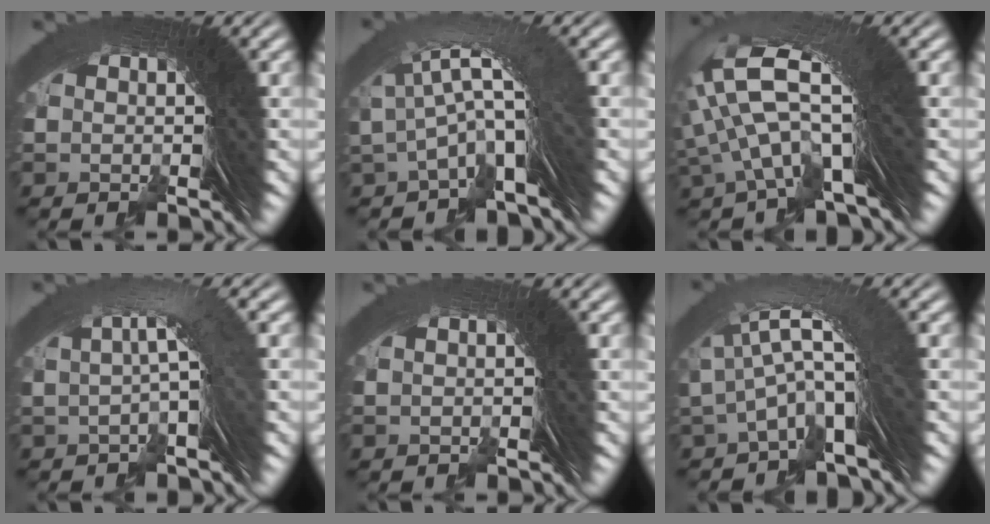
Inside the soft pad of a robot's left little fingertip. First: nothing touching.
{"total": 3.2, "force": [0.1, 0.4, 3.2], "torque": [-0.055, 0.008, 0.006]}
{"total": 6.5, "force": [1.7, 2.6, 5.7], "torque": [-0.136, 0.003, 0.025]}
{"total": 2.3, "force": [0.1, -0.9, 2.1], "torque": [-0.024, 0.018, 0.002]}
{"total": 0.8, "force": [0.0, -0.7, -0.4], "torque": [0.008, 0.006, 0.002]}
{"total": 3.6, "force": [0.1, 0.6, 3.6], "torque": [-0.065, 0.006, 0.006]}